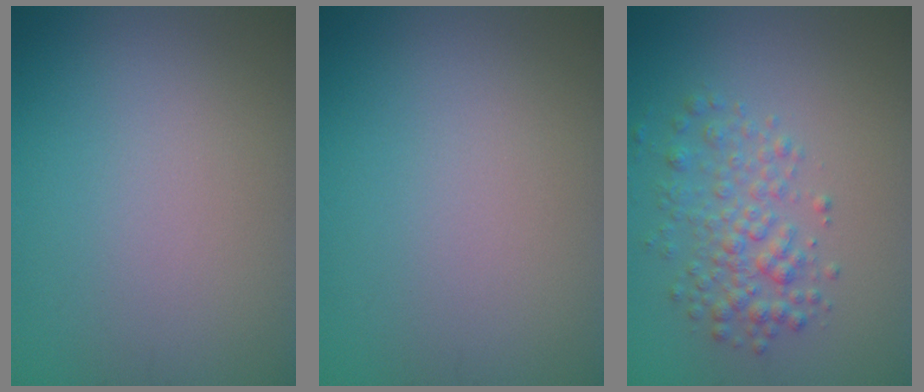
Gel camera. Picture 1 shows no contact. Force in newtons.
{"total": 0.0}
{"total": 3.3, "press": 3.3, "slide": 0.1}